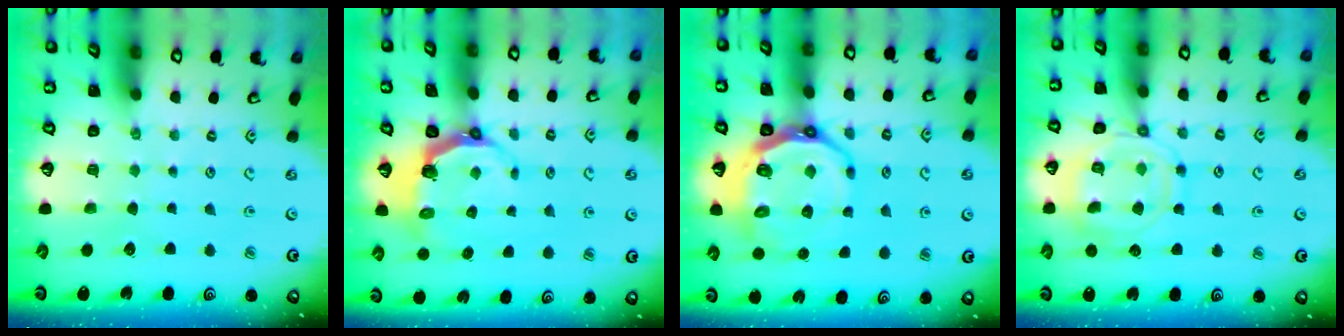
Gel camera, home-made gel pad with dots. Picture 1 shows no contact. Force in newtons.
{"total": 5.7, "press": 4.3, "slide": 3.8}
{"total": 14.4, "press": 13.9, "slide": 3.9}
{"total": 12.4, "press": 12.3, "slide": 1.3}